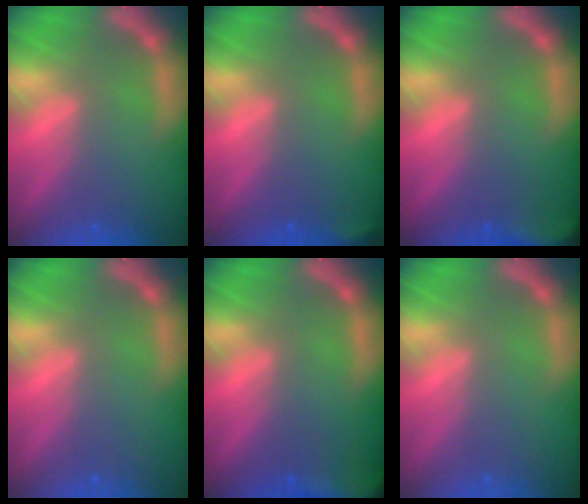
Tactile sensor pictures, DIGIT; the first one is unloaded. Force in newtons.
{"total": 1.4}
{"total": 5.4}
{"total": 0.0}
{"total": 8.5}
{"total": 0.0}